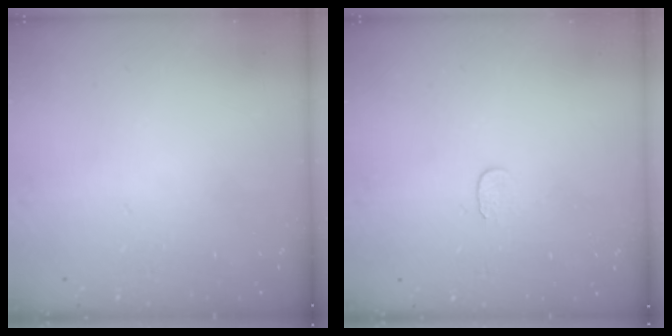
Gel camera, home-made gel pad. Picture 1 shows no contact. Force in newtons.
{"total": 3.8, "press": 3.8, "slide": 0.4}